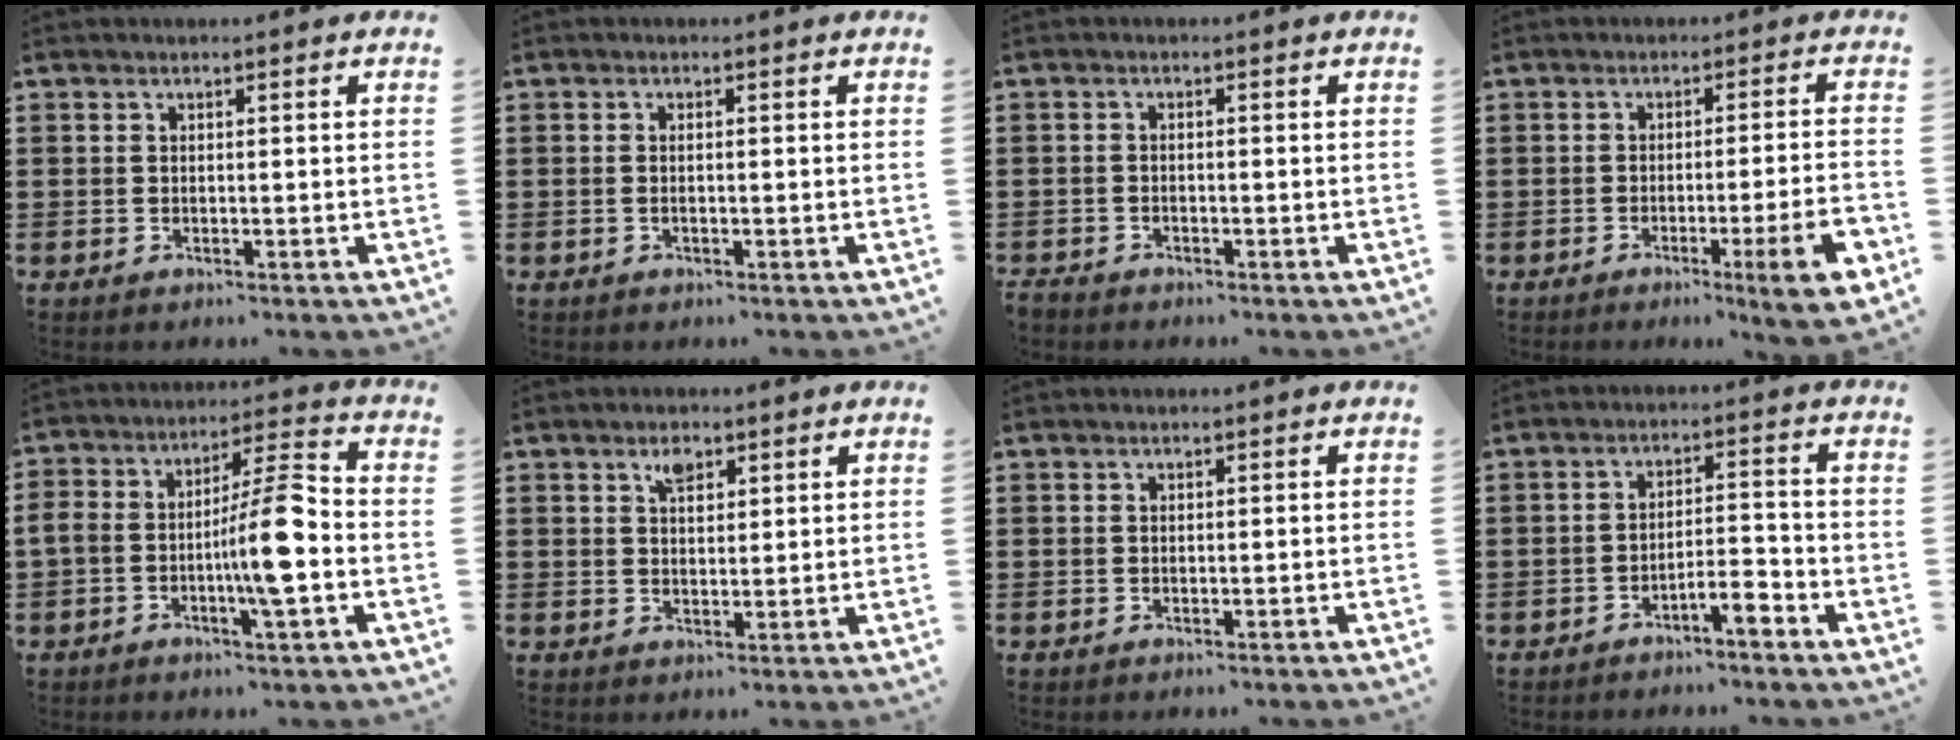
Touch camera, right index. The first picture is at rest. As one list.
[{"total": 0.7, "force": [-0.2, 0.1, 0.7], "torque": [-0.014, -0.003, -0.004]}, {"total": 1.1, "force": [-1.0, 0.3, 0.1], "torque": [-0.006, 0.000, -0.022]}, {"total": 7.9, "force": [-3.4, 0.2, 7.1], "torque": [-0.114, -0.009, -0.057]}, {"total": 9.9, "force": [-2.9, 2.3, 9.2], "torque": [-0.168, 0.007, -0.056]}, {"total": 2.7, "force": [1.7, 1.2, 1.6], "torque": [-0.029, 0.000, 0.029]}, {"total": 0.0}, {"total": 3.9, "force": [-3.2, 0.4, 2.2], "torque": [-0.039, 0.008, -0.061]}]